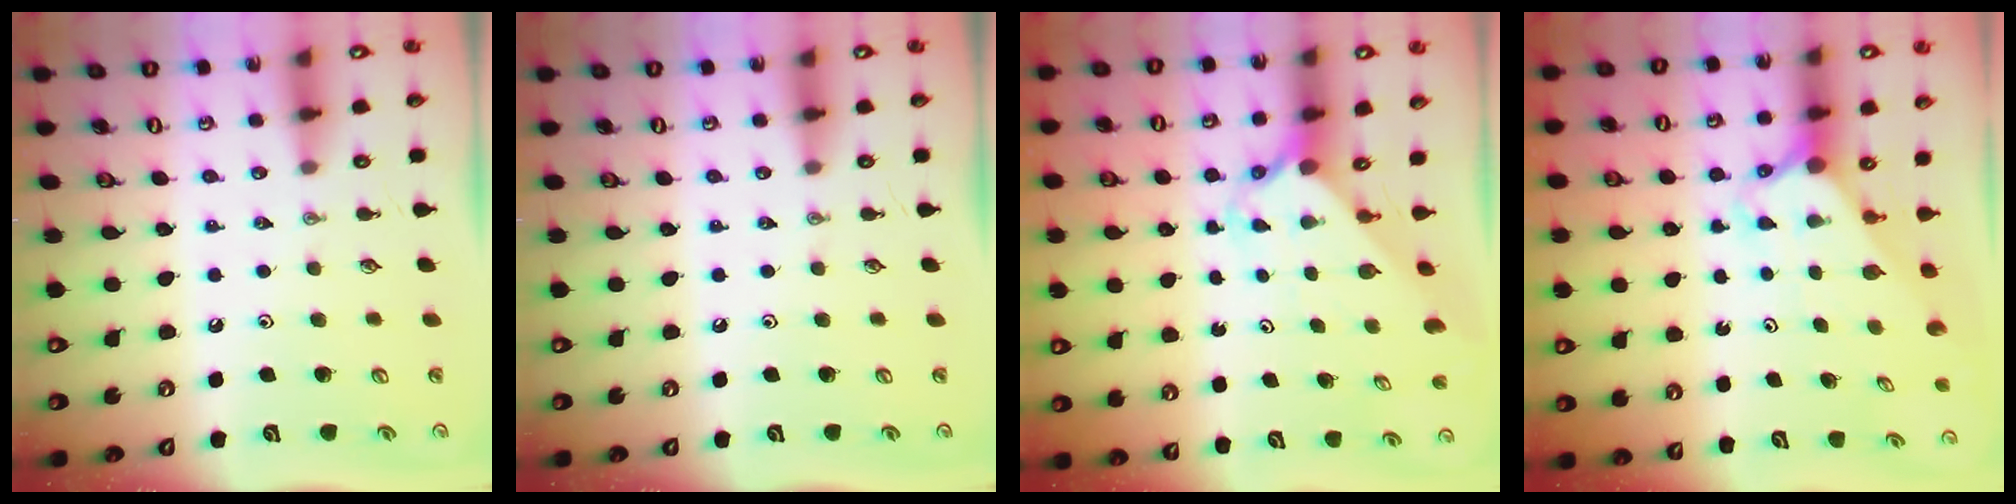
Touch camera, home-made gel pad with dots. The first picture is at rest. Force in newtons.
{"total": 0.0}
{"total": 2.1, "press": 2.1, "slide": 0.2}
{"total": 2.5, "press": 2.5, "slide": 0.1}